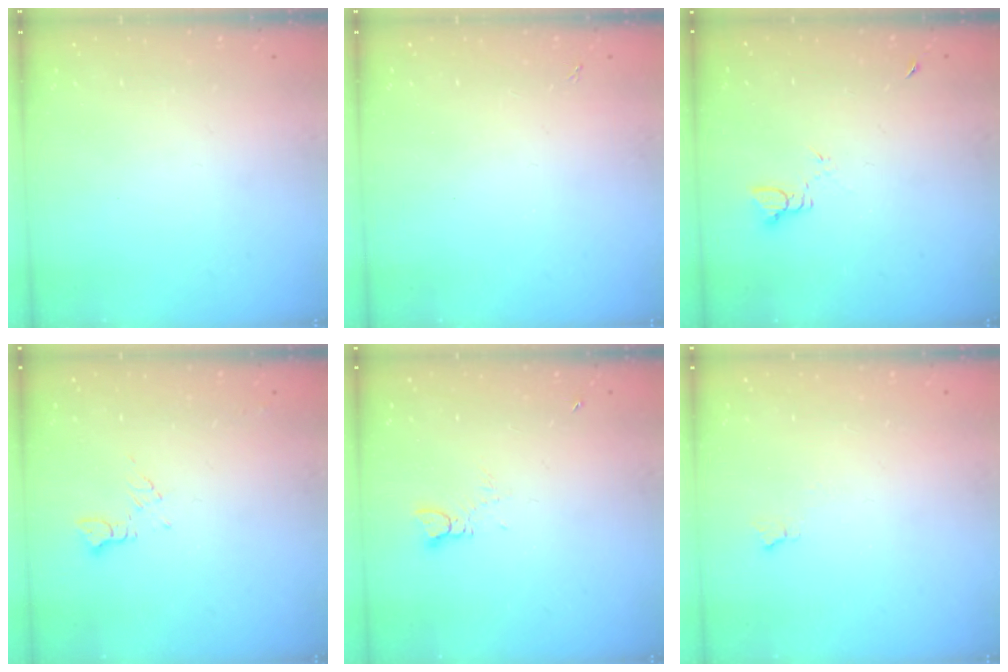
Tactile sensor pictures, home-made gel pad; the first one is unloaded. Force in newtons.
{"total": 1.3, "press": 1.3, "slide": 0.3}
{"total": 2.5, "press": 2.5, "slide": 0.3}
{"total": 7.0, "press": 6.9, "slide": 0.8}
{"total": 1.6, "press": 1.6, "slide": 0.2}
{"total": 2.8, "press": 2.8, "slide": 0.6}